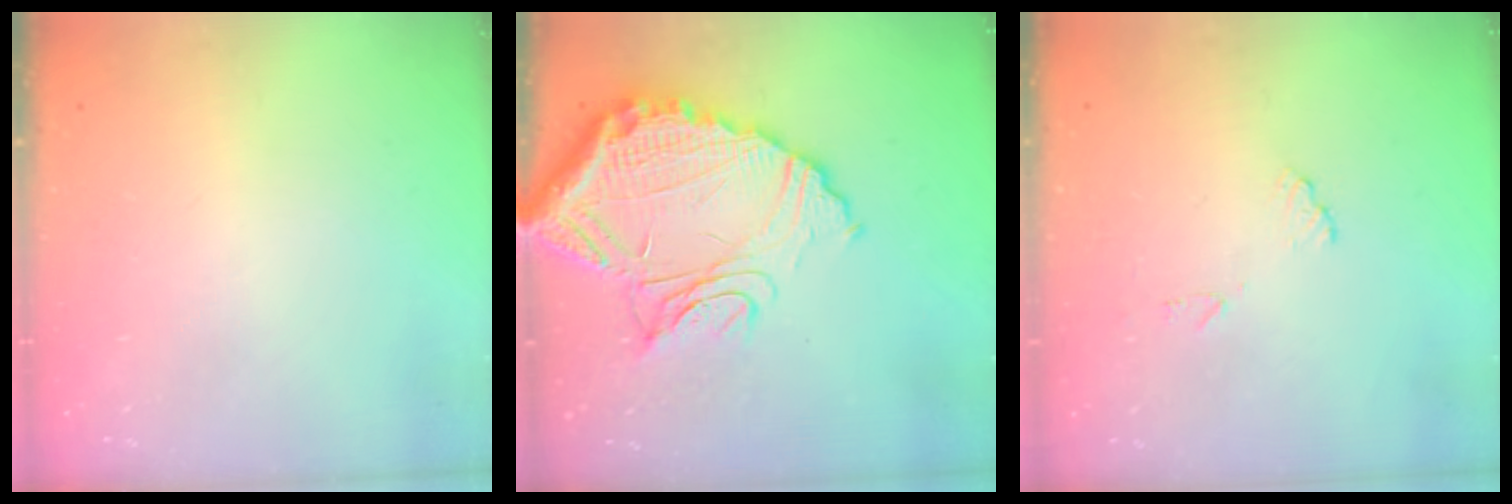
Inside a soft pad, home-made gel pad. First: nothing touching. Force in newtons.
{"total": 19.5, "press": 19.4, "slide": 1.7}
{"total": 7.0, "press": 7.0, "slide": 0.6}